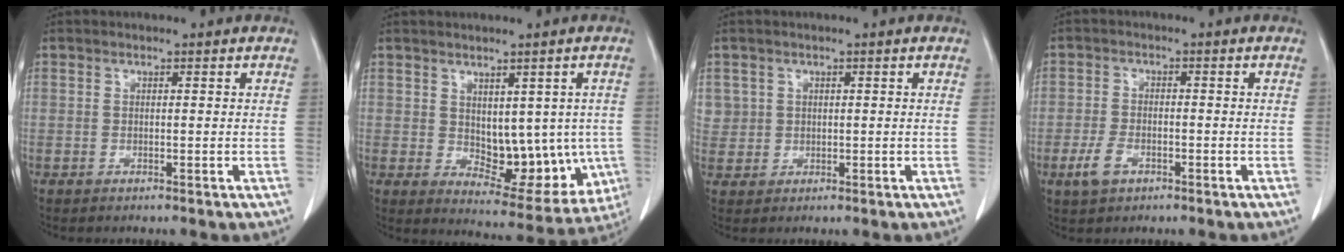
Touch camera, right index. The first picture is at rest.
{"total": 11.1, "force": [-0.1, 6.5, 9.0], "torque": [-0.098, 0.001, 0.026]}
{"total": 2.3, "force": [0.8, 2.2, -0.1], "torque": [0.022, 0.004, 0.012]}
{"total": 4.0, "force": [-2.0, 2.4, 2.4], "torque": [-0.054, 0.000, -0.034]}